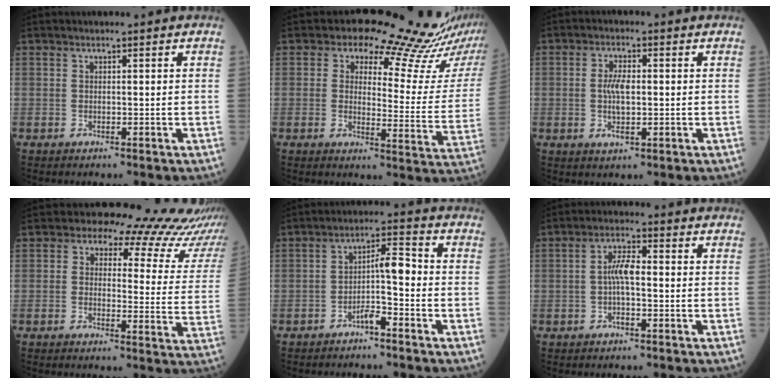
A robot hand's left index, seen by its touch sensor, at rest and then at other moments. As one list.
[{"total": 16.5, "force": [14.5, 4.1, 6.6], "torque": [-0.065, -0.059, 0.149]}, {"total": 4.4, "force": [-0.1, 1.7, 4.1], "torque": [-0.089, 0.002, -0.001]}, {"total": 14.6, "force": [13.2, 4.9, 3.7], "torque": [-0.010, -0.039, 0.106]}, {"total": 4.8, "force": [-1.9, 0.8, 4.3], "torque": [-0.073, 0.023, -0.032]}, {"total": 4.2, "force": [-0.4, 1.0, 4.1], "torque": [-0.084, 0.008, -0.011]}]